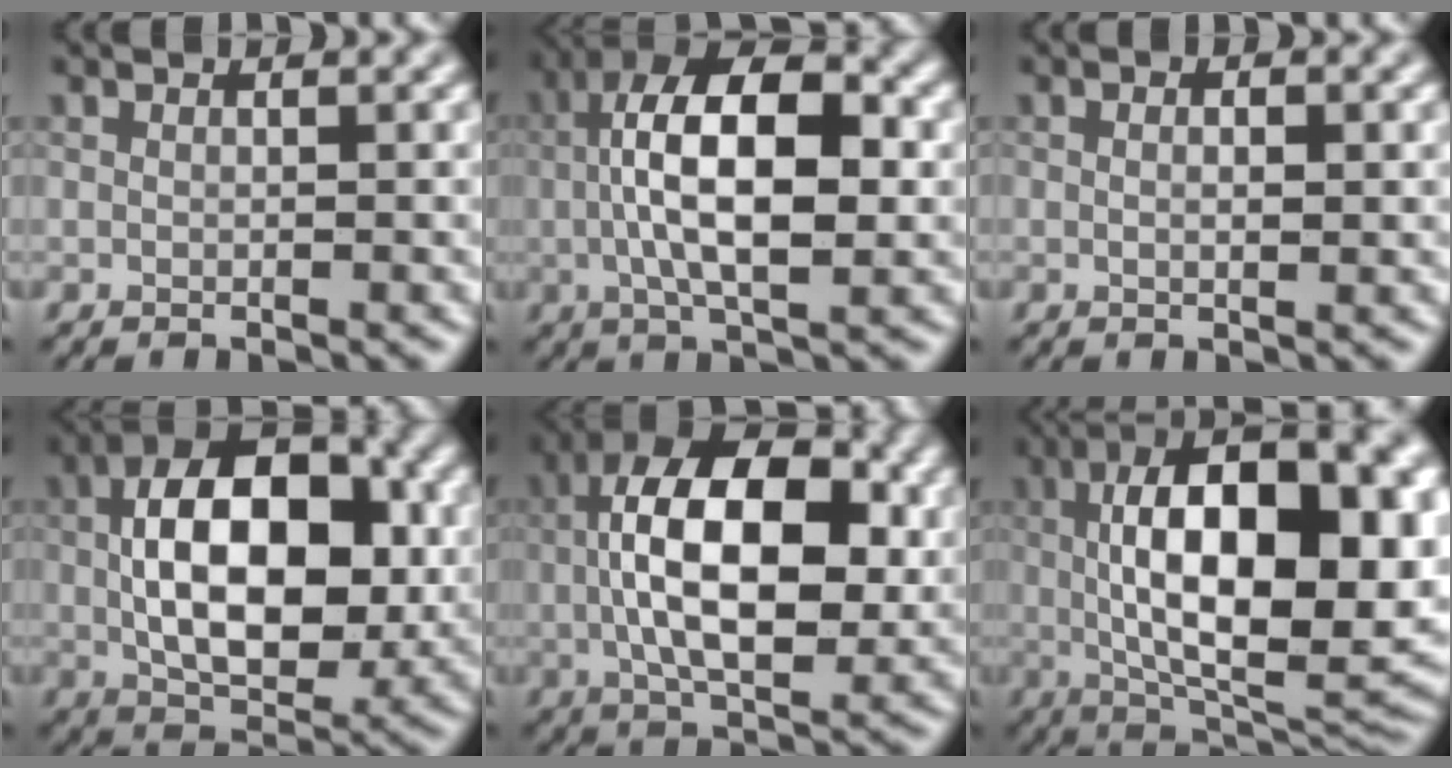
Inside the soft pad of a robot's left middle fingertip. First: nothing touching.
{"total": 10.6, "force": [0.2, 4.6, 9.6], "torque": [-0.174, 0.021, 0.010]}
{"total": 1.0, "force": [-0.4, 0.0, 0.9], "torque": [-0.011, -0.003, 0.008]}
{"total": 11.2, "force": [-0.2, 6.1, 9.4], "torque": [-0.154, 0.009, 0.009]}
{"total": 11.8, "force": [0.2, 6.1, 10.1], "torque": [-0.182, 0.016, 0.014]}
{"total": 16.9, "force": [1.2, 7.1, 15.3], "torque": [-0.240, 0.016, 0.024]}